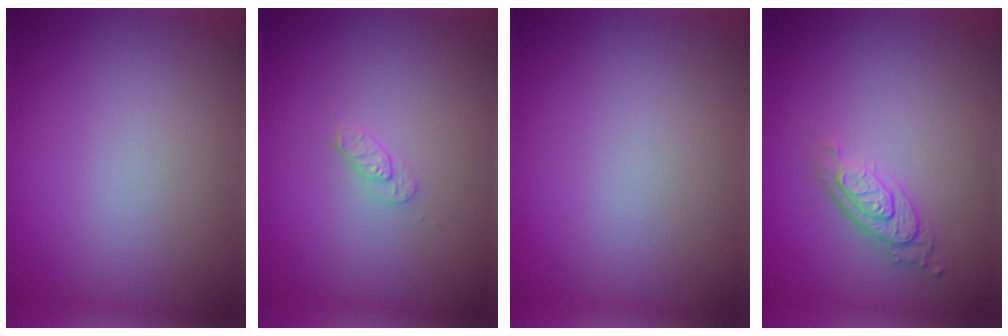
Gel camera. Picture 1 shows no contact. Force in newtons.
{"total": 1.1, "press": 1.1, "slide": 0.2}
{"total": 0.0}
{"total": 2.9, "press": 2.0, "slide": 2.0}